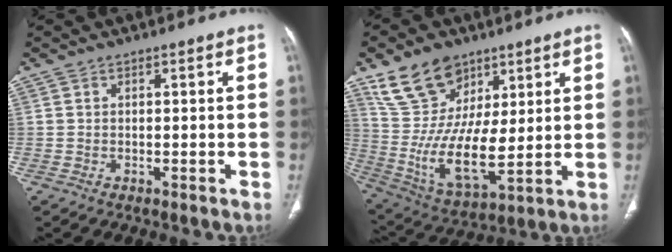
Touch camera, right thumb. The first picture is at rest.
{"total": 17.1, "force": [9.0, 10.2, 10.3], "torque": [-0.158, -0.046, 0.187]}